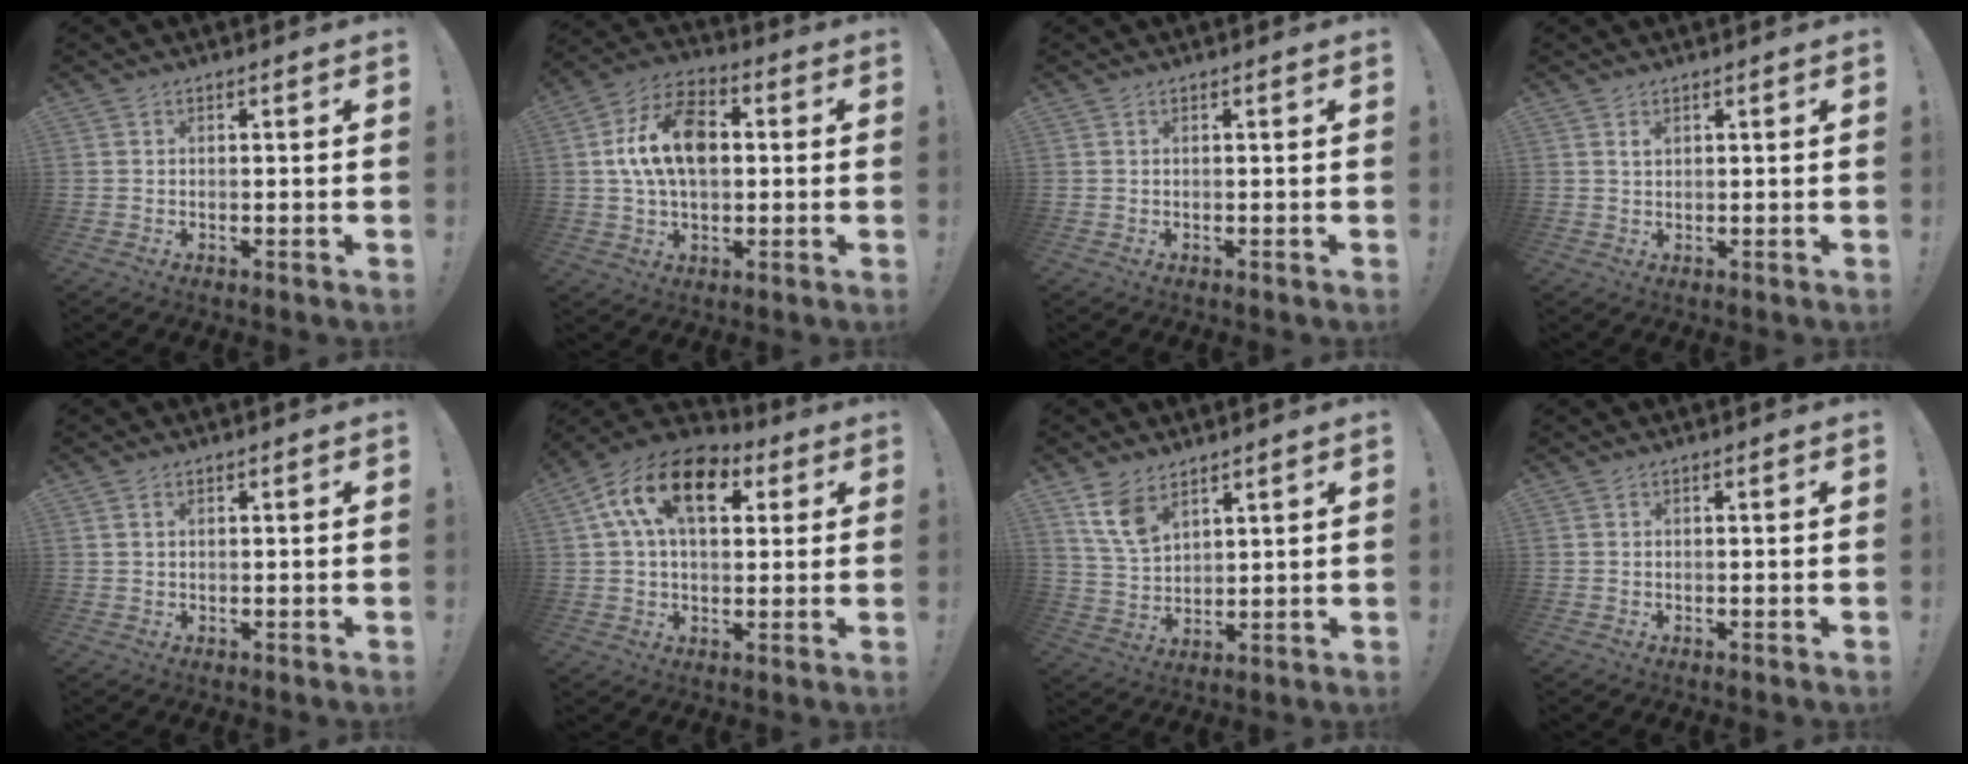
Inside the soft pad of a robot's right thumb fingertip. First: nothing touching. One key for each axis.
{"total": 15.4, "fx": 1.9, "fy": 10.0, "fz": 11.5, "tx": -0.194, "ty": 0.010, "tz": 0.034}
{"total": 0.0}
{"total": 1.2, "fx": 0.7, "fy": 0.7, "fz": 0.6, "tx": 0.003, "ty": -0.006, "tz": 0.011}
{"total": 0.8, "fx": 0.3, "fy": 0.5, "fz": 0.6, "tx": -0.014, "ty": 0.003, "tz": 0.006}
{"total": 16.8, "fx": 5.8, "fy": 9.8, "fz": 12.3, "tx": -0.203, "ty": -0.003, "tz": 0.100}
{"total": 9.0, "fx": 5.9, "fy": 4.9, "fz": 4.7, "tx": -0.089, "ty": -0.025, "tz": 0.116}
{"total": 0.0}